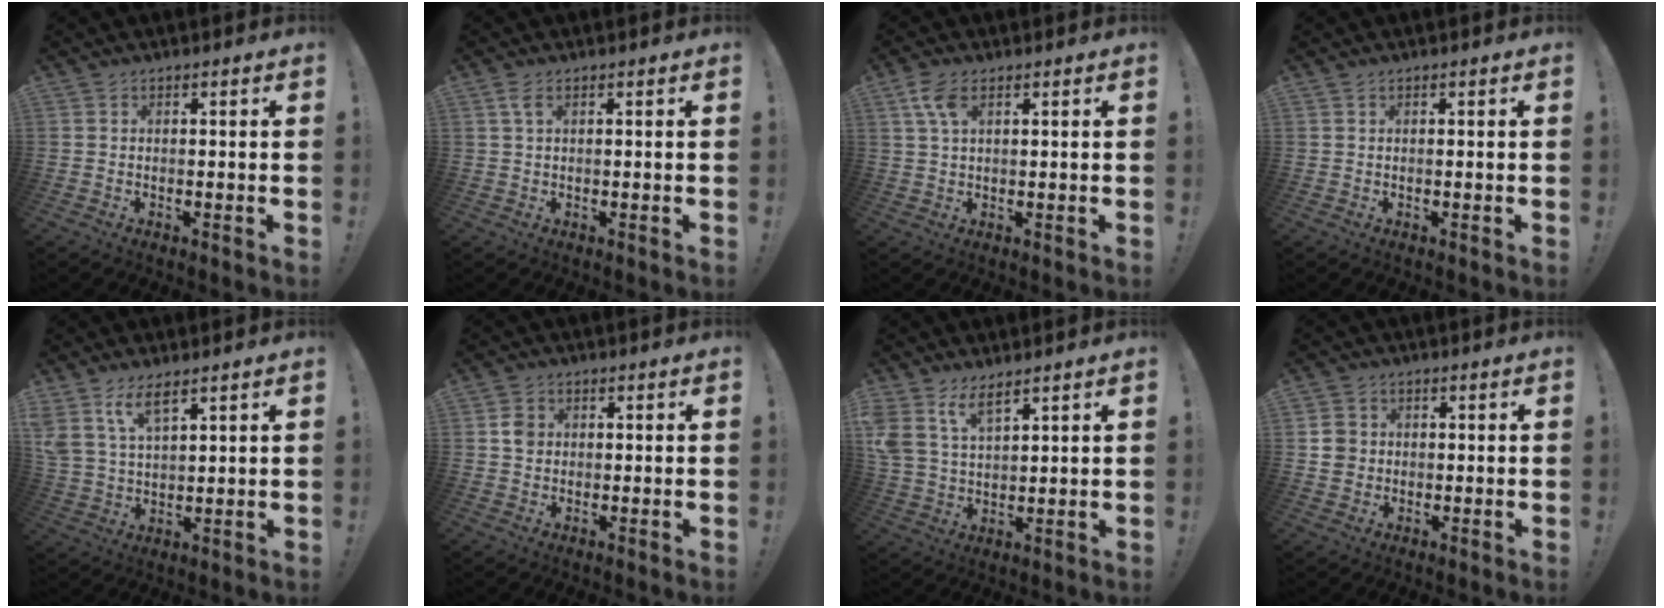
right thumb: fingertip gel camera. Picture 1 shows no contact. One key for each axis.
{"total": 2.5, "fx": 0.9, "fy": 0.8, "fz": 2.2, "tx": -0.050, "ty": 0.003, "tz": 0.016}
{"total": 5.6, "fx": 2.5, "fy": 2.7, "fz": 4.2, "tx": -0.080, "ty": 0.000, "tz": 0.047}
{"total": 0.0}
{"total": 8.8, "fx": 5.9, "fy": 3.8, "fz": 5.3, "tx": -0.123, "ty": -0.016, "tz": 0.114}
{"total": 3.2, "fx": 0.4, "fy": 2.8, "fz": 1.4, "tx": -0.008, "ty": -0.002, "tz": 0.005}
{"total": 8.3, "fx": 6.0, "fy": 3.6, "fz": 4.4, "tx": -0.110, "ty": -0.024, "tz": 0.117}
{"total": 5.4, "fx": 0.5, "fy": 5.0, "fz": 1.9, "tx": -0.027, "ty": 0.006, "tz": 0.011}